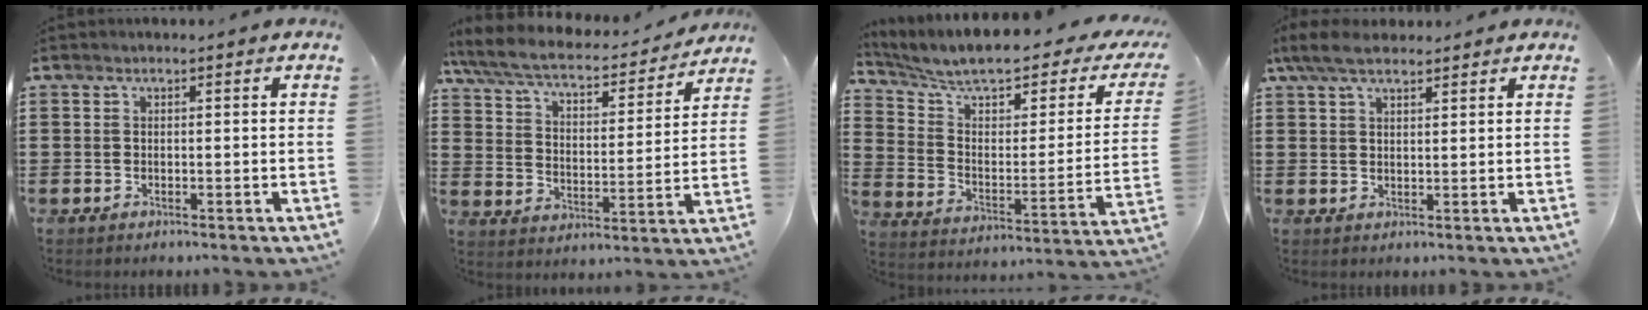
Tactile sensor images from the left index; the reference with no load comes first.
{"total": 6.5, "force": [5.8, 0.9, 2.7], "torque": [-0.079, -0.039, 0.098]}
{"total": 8.4, "force": [6.5, 2.1, 4.9], "torque": [-0.115, -0.045, 0.107]}
{"total": 5.3, "force": [3.9, 1.9, 3.1], "torque": [-0.069, 0.002, 0.074]}